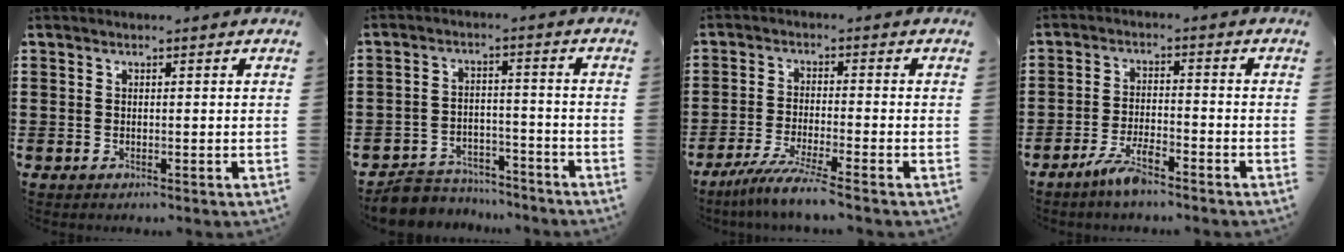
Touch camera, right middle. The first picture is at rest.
{"total": 5.6, "force": [-5.4, 1.3, 0.5], "torque": [-0.014, 0.013, -0.109]}
{"total": 5.3, "force": [-4.4, -0.6, 2.8], "torque": [-0.066, -0.022, -0.085]}
{"total": 4.7, "force": [-3.6, 1.0, 2.9], "torque": [-0.067, 0.000, -0.072]}